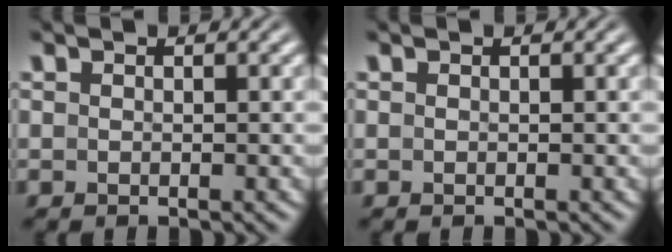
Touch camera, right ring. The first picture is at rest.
{"total": 0.0}